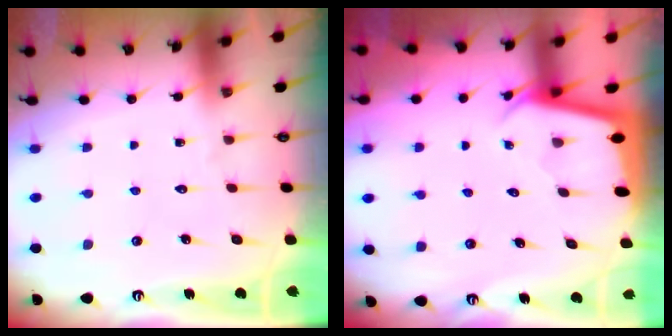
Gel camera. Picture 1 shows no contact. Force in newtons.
{"total": 2.3, "press": 2.3, "slide": 0.1}